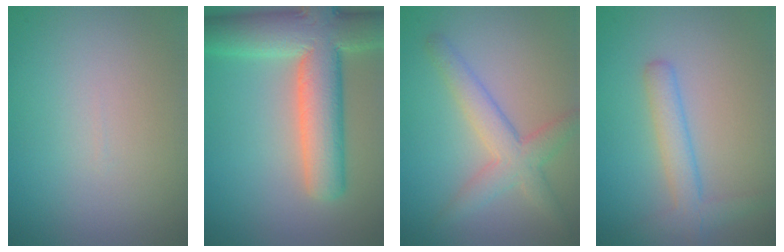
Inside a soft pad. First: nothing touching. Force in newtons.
{"total": 10.1, "press": 10.1, "slide": 0.7}
{"total": 3.9, "press": 3.9, "slide": 0.2}
{"total": 2.9, "press": 2.9, "slide": 0.2}